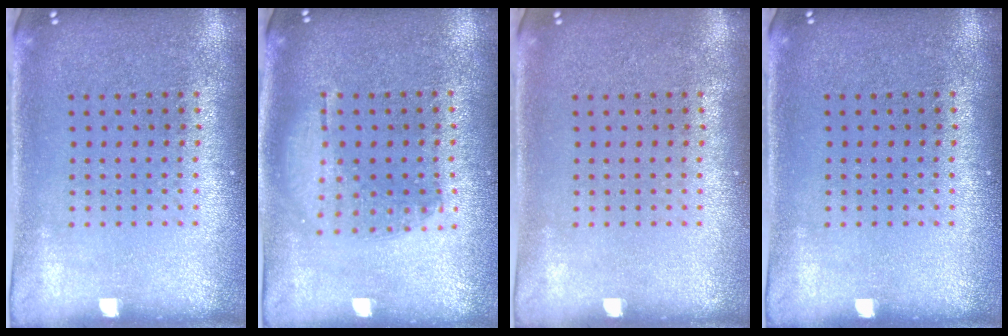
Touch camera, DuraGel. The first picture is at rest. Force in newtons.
{"total": 1.1, "press": 1.0, "slide": 0.6}
{"total": 0.0}
{"total": 0.0}